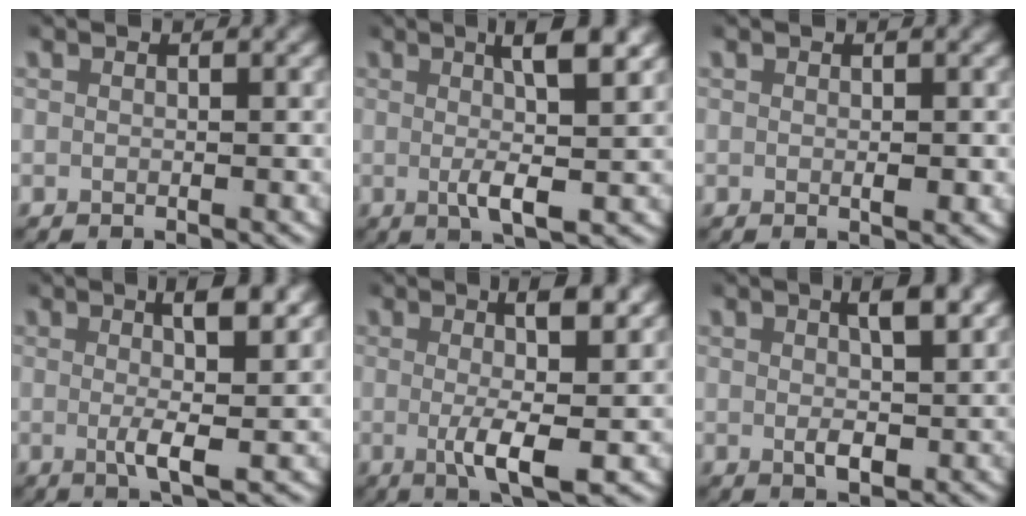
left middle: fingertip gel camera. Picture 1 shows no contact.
{"total": 5.3, "force": [1.1, 0.9, 5.1], "torque": [-0.085, -0.002, 0.022]}
{"total": 0.8, "force": [0.0, 0.3, 0.7], "torque": [-0.010, -0.005, 0.002]}
{"total": 5.0, "force": [0.9, 1.0, 4.8], "torque": [-0.078, -0.003, 0.019]}
{"total": 6.1, "force": [0.4, 1.5, 5.9], "torque": [-0.094, -0.005, 0.013]}
{"total": 4.1, "force": [0.9, 1.6, 3.7], "torque": [-0.053, 0.000, 0.022]}